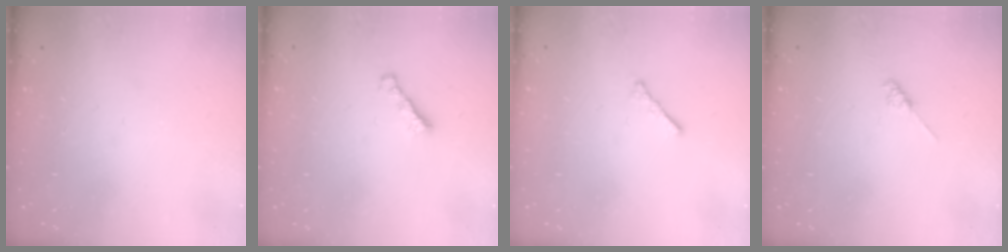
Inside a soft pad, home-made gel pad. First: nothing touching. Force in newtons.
{"total": 1.8, "press": 1.7, "slide": 0.6}
{"total": 1.7, "press": 1.6, "slide": 0.5}
{"total": 1.8, "press": 1.7, "slide": 0.3}